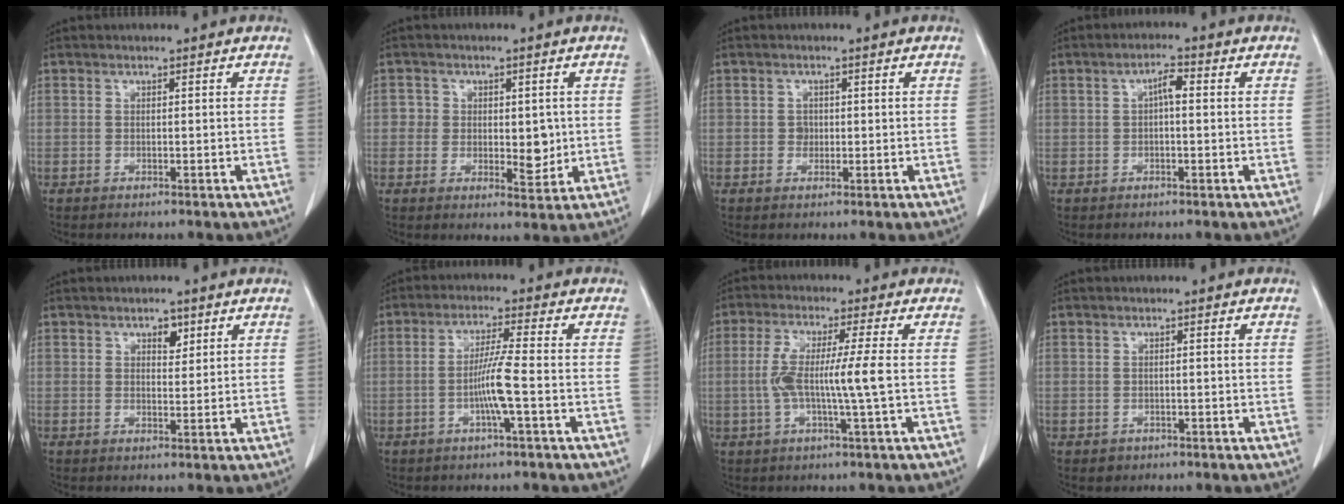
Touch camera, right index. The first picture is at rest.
{"total": 5.2, "force": [0.0, 3.7, 3.7], "torque": [-0.033, 0.000, 0.005]}
{"total": 1.4, "force": [-0.1, 1.3, 0.6], "torque": [-0.008, 0.003, 0.001]}
{"total": 2.7, "force": [0.2, 0.8, 2.6], "torque": [-0.043, 0.009, 0.002]}
{"total": 2.4, "force": [1.3, 1.3, 1.5], "torque": [-0.018, -0.001, 0.020]}
{"total": 5.8, "force": [-1.6, -0.7, 5.6], "torque": [-0.112, 0.001, -0.031]}
{"total": 7.5, "force": [-0.7, -0.4, 7.4], "torque": [-0.152, 0.006, -0.014]}
{"total": 1.2, "force": [-0.6, 1.0, 0.1], "torque": [-0.003, 0.004, -0.005]}